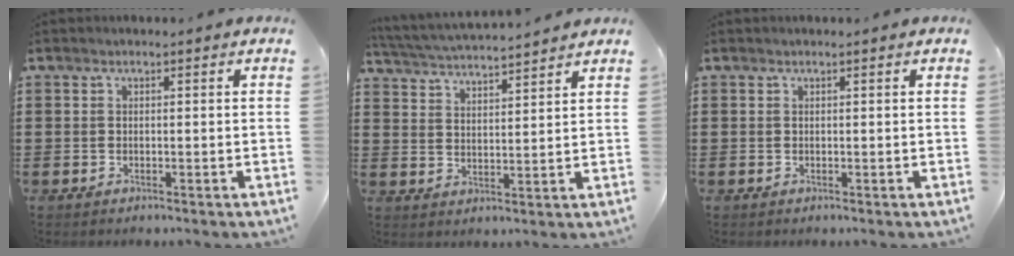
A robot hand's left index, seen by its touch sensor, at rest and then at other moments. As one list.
[{"total": 4.2, "force": [4.1, -0.3, 0.7], "torque": [-0.034, -0.027, 0.069]}, {"total": 0.0}]